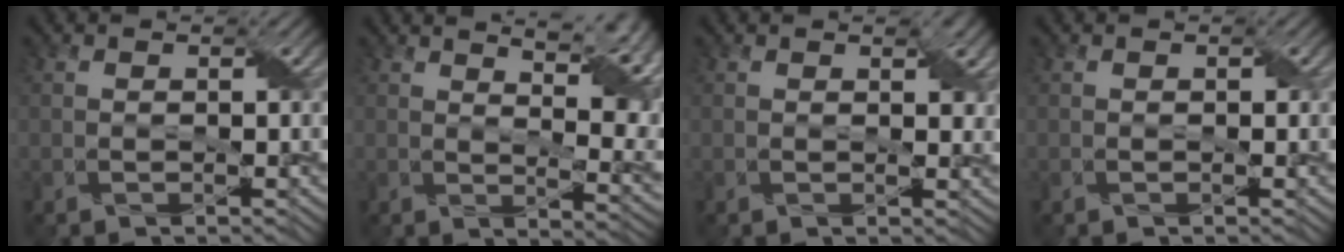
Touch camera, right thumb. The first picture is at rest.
{"total": 12.5, "force": [5.6, 4.1, 10.4], "torque": [-0.138, 0.029, 0.080]}
{"total": 2.9, "force": [1.2, 1.3, 2.2], "torque": [-0.033, -0.005, 0.024]}
{"total": 0.0}